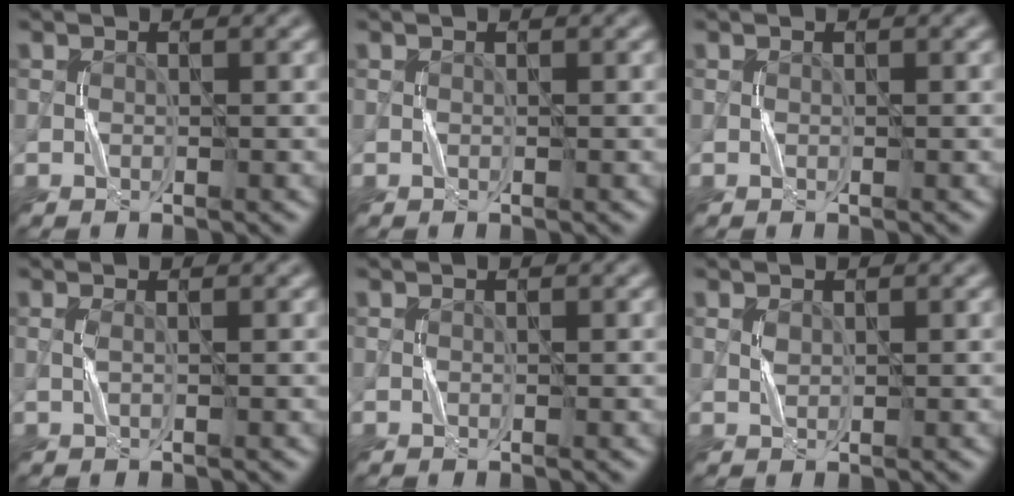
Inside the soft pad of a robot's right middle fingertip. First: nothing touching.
{"total": 0.0}
{"total": 0.0}
{"total": 0.6, "force": [0.1, 0.1, 0.6], "torque": [-0.016, 0.004, 0.001]}
{"total": 0.0}
{"total": 0.6, "force": [0.3, 0.4, 0.4], "torque": [-0.015, 0.002, 0.009]}